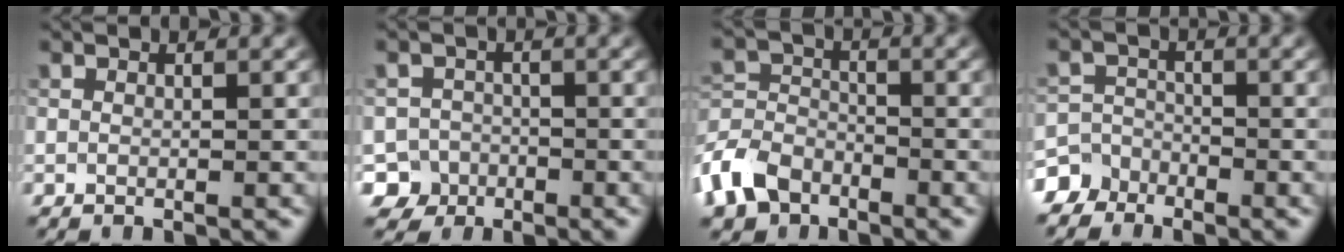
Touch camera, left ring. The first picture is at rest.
{"total": 4.4, "force": [-2.6, 3.5, 0.0], "torque": [0.025, 0.000, -0.047]}
{"total": 6.0, "force": [-4.0, 3.7, 2.5], "torque": [-0.055, 0.000, -0.092]}
{"total": 4.9, "force": [-3.9, 3.0, 0.2], "torque": [0.018, -0.005, -0.073]}